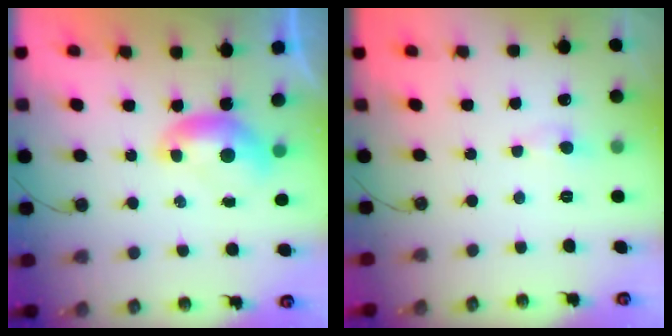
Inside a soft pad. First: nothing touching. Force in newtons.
{"total": 0.5, "press": 0.4, "slide": 0.4}